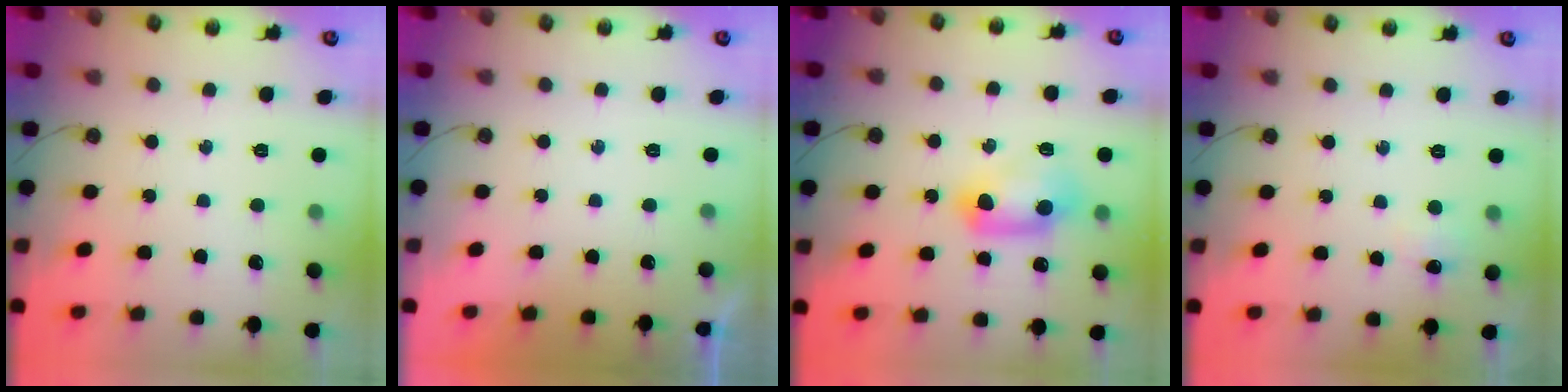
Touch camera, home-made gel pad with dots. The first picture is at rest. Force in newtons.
{"total": 0.0}
{"total": 10.3, "press": 10.2, "slide": 1.1}
{"total": 6.1, "press": 6.1, "slide": 0.9}